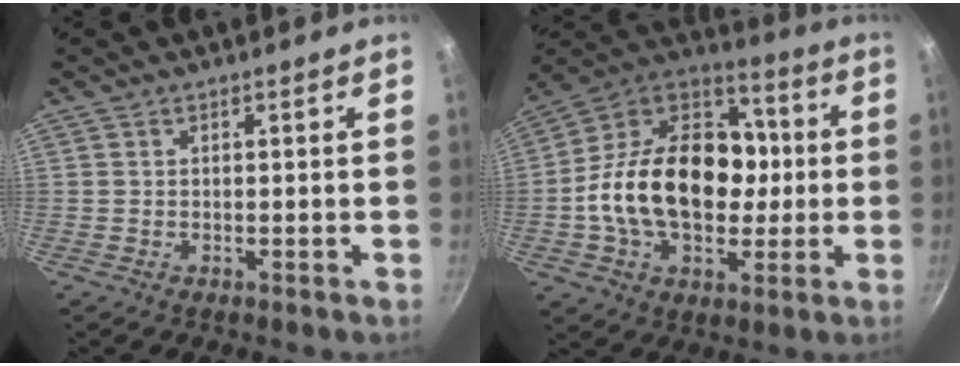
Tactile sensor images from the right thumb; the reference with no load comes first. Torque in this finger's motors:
{"motor_torque": [2.54, 2.47, 1.69, -1.06, 0.23]}